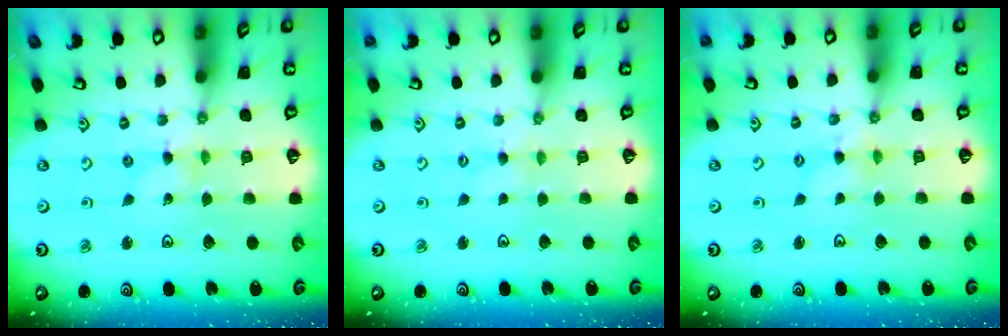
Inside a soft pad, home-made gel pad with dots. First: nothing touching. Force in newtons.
{"total": 1.6, "press": 1.5, "slide": 0.3}
{"total": 2.5, "press": 2.5, "slide": 0.3}